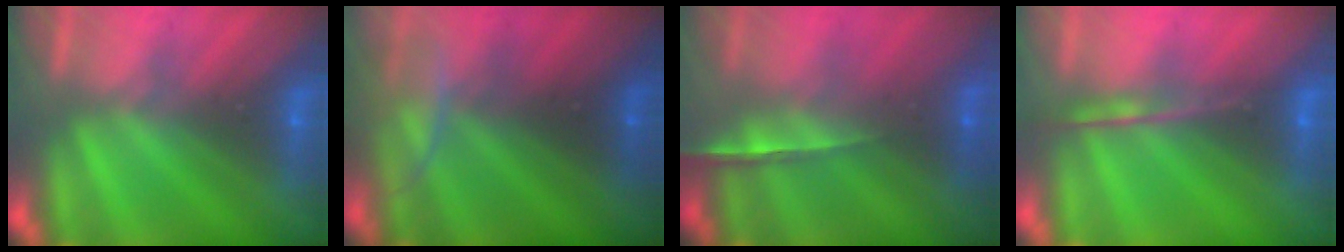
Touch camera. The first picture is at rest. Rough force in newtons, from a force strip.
{"total": 2.6}
{"total": 1.8}
{"total": 4.8}